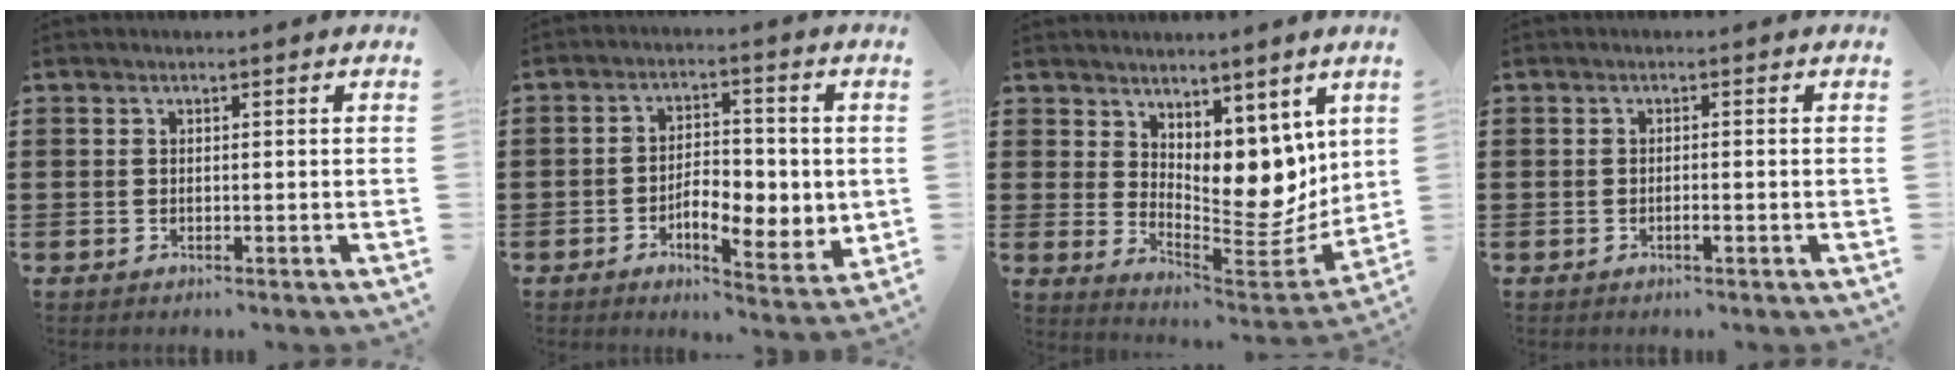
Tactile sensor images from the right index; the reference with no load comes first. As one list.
[{"total": 6.8, "force": [-1.3, 3.7, 5.6], "torque": [-0.087, -0.004, -0.027]}, {"total": 9.0, "force": [5.2, 5.0, 5.4], "torque": [-0.076, -0.058, 0.096]}, {"total": 1.2, "force": [-0.5, 0.1, 1.1], "torque": [-0.017, -0.002, -0.009]}]